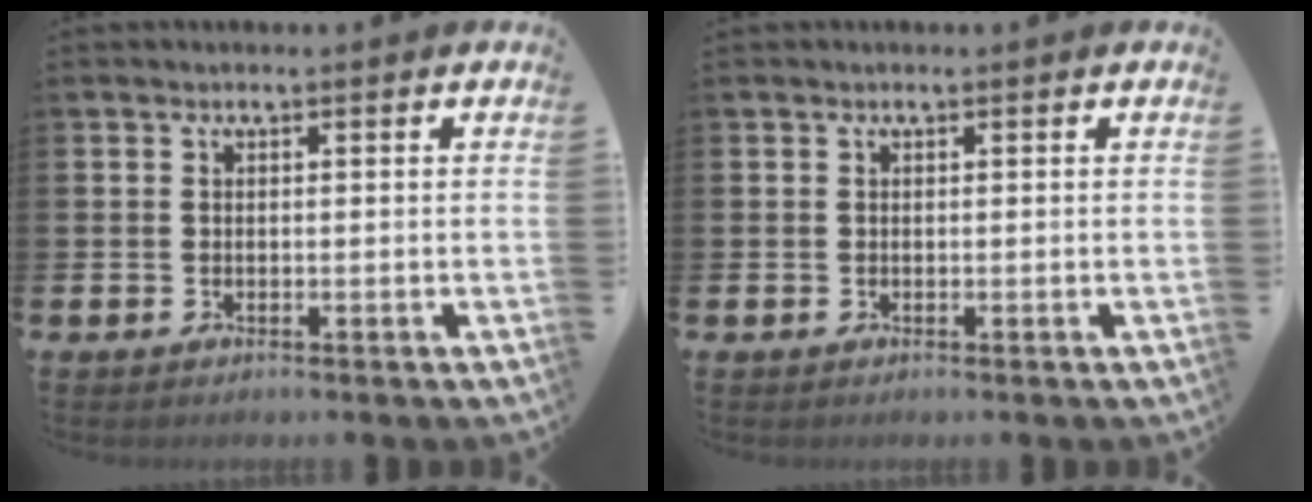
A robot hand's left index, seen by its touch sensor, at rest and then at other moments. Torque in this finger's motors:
{"motor_torque": [0.02, 0.00, -0.07, 0.01]}